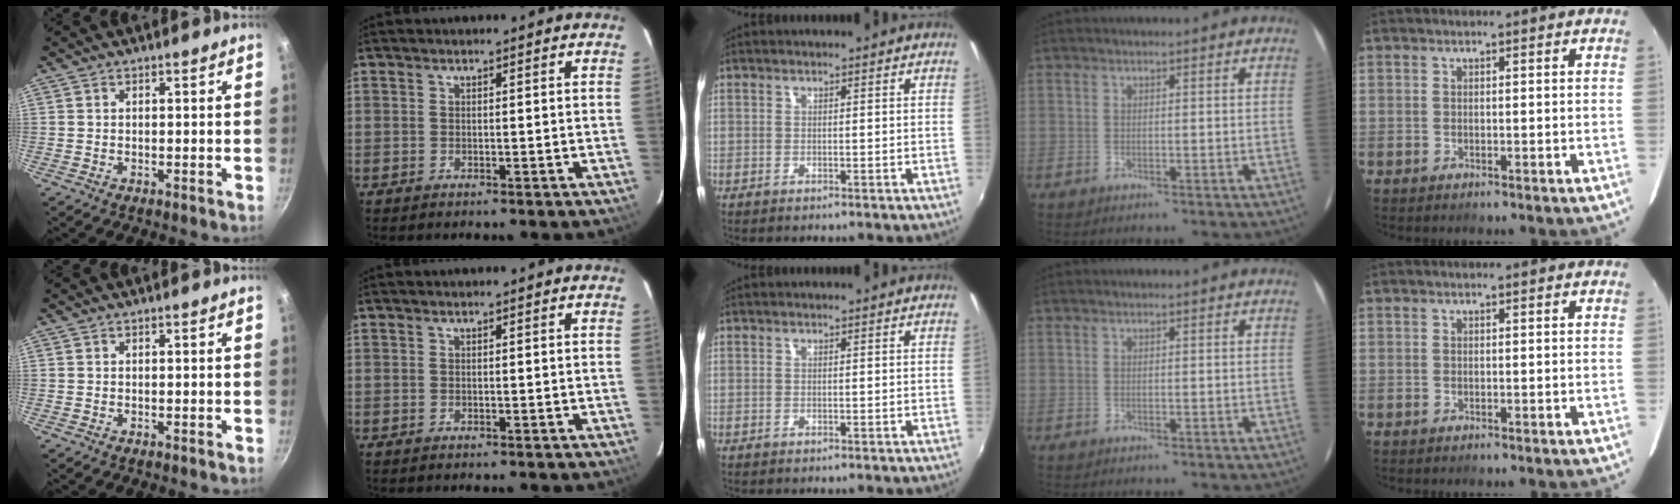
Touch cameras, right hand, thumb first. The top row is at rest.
{}